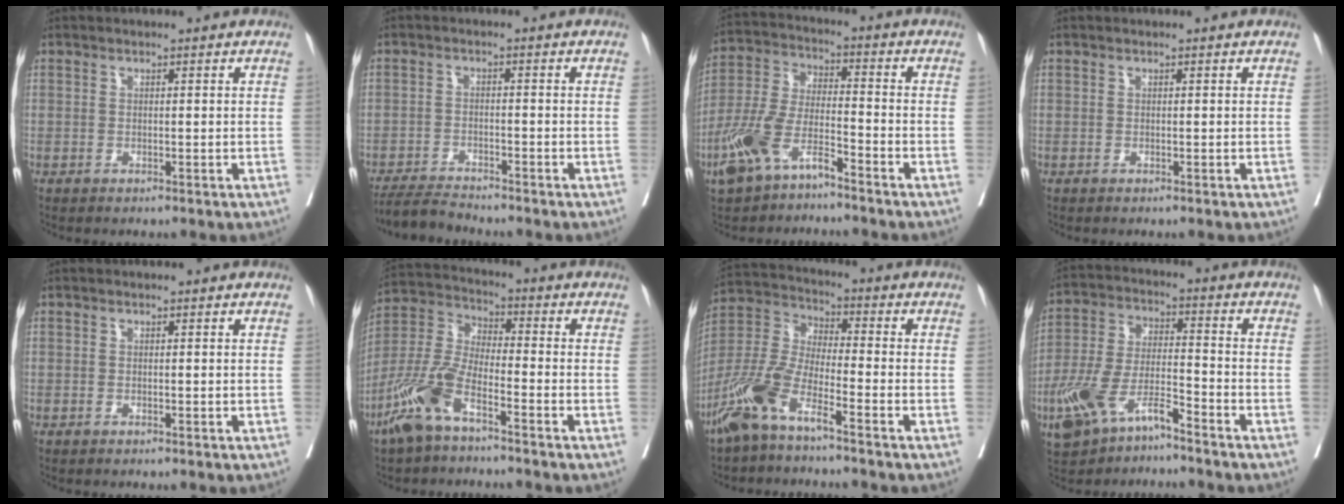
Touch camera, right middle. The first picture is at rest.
{"total": 4.1, "force": [-4.1, -0.4, 0.5], "torque": [-0.009, -0.018, -0.075]}
{"total": 10.1, "force": [-6.5, 3.3, 7.0], "torque": [-0.163, -0.004, -0.132]}
{"total": 0.0}
{"total": 0.0}
{"total": 10.5, "force": [-6.6, 2.8, 7.7], "torque": [-0.183, -0.013, -0.141]}
{"total": 10.2, "force": [-6.8, 1.9, 7.3], "torque": [-0.173, -0.009, -0.145]}
{"total": 10.7, "force": [-6.8, 3.3, 7.5], "torque": [-0.167, -0.006, -0.129]}